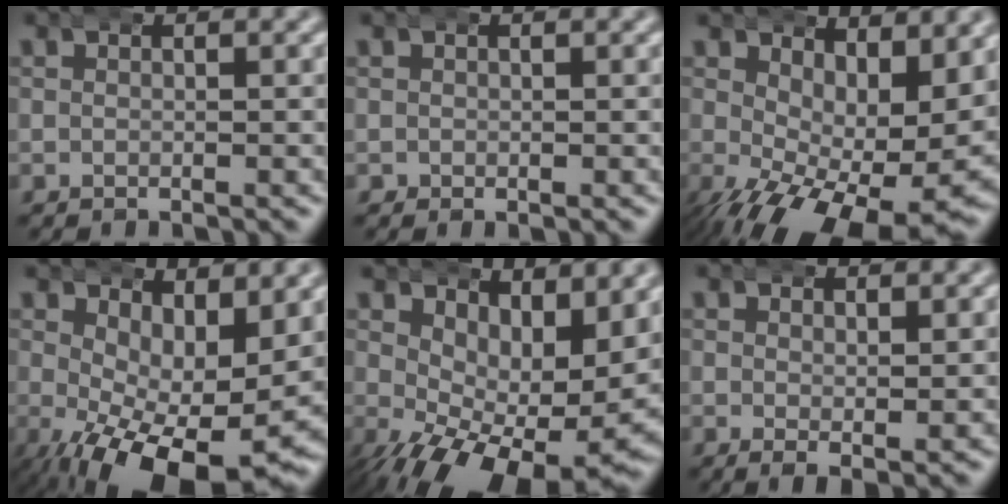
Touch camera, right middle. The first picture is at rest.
{"total": 0.5, "force": [0.0, 0.5, 0.0], "torque": [-0.004, -0.003, 0.004]}
{"total": 9.7, "force": [-2.5, 4.2, 8.4], "torque": [-0.122, -0.050, -0.014]}
{"total": 10.4, "force": [-3.1, 4.2, 9.0], "torque": [-0.144, -0.051, -0.024]}
{"total": 9.7, "force": [-1.6, 4.6, 8.4], "torque": [-0.117, -0.044, -0.004]}
{"total": 1.4, "force": [0.5, 0.3, 1.3], "torque": [-0.022, -0.011, 0.014]}